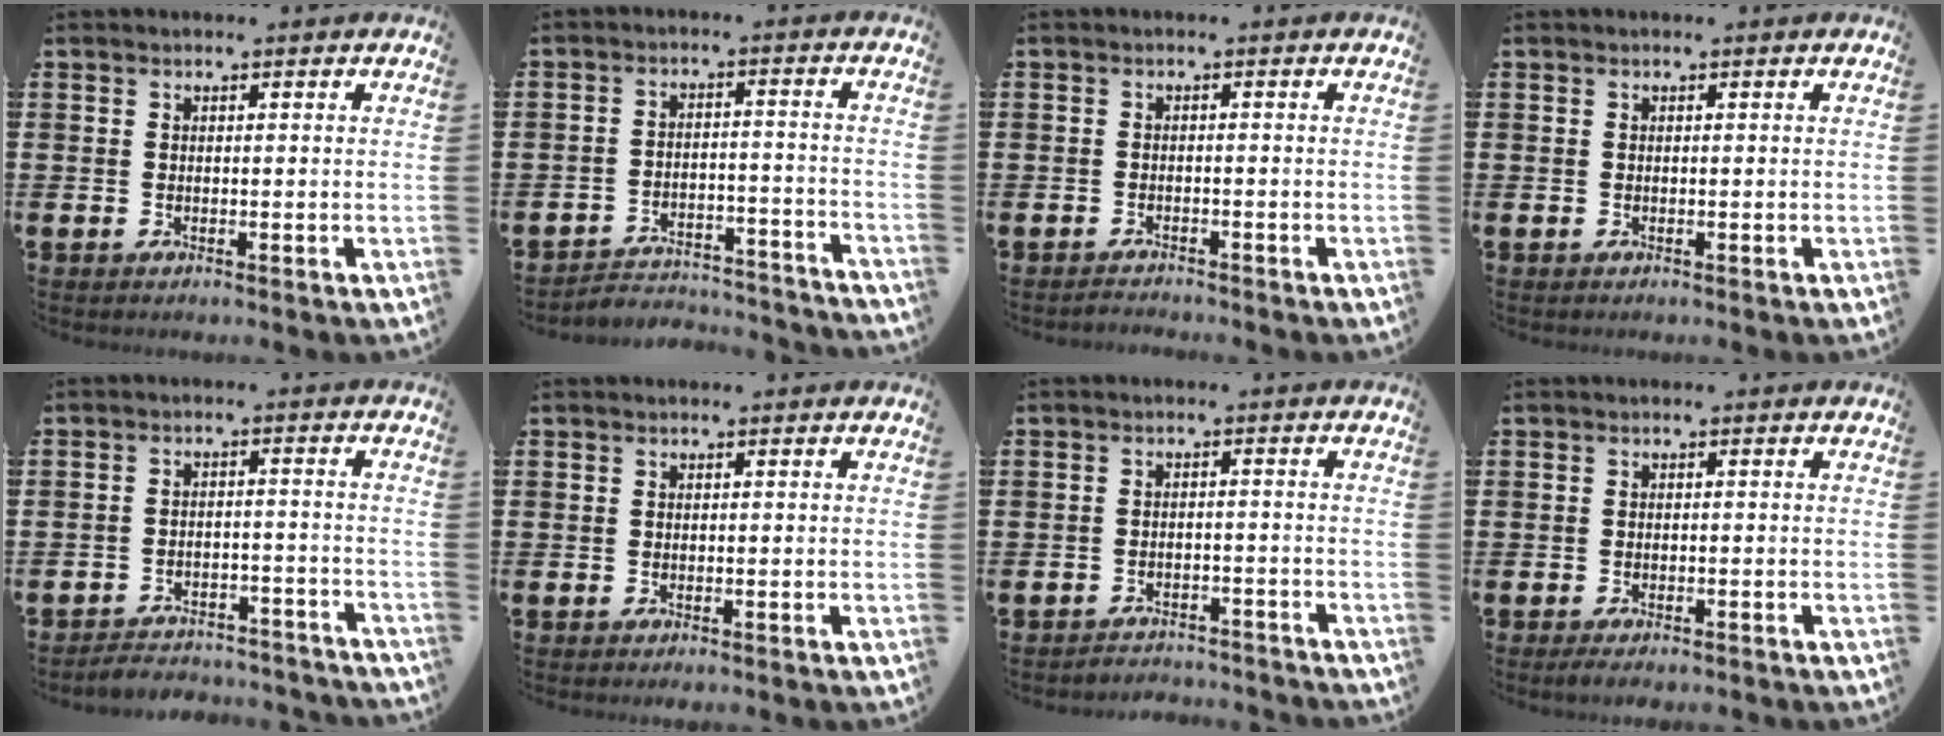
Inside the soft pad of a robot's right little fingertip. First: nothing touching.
{"total": 4.0, "force": [-3.9, 0.6, 0.4], "torque": [-0.011, 0.006, -0.083]}
{"total": 1.0, "force": [-1.0, 0.0, -0.1], "torque": [-0.002, 0.002, -0.022]}
{"total": 0.0}
{"total": 3.3, "force": [-3.3, 0.4, 0.0], "torque": [-0.007, 0.008, -0.071]}
{"total": 0.0}
{"total": 2.4, "force": [-2.3, 0.0, -0.3], "torque": [-0.003, 0.004, -0.052]}
{"total": 1.2, "force": [-1.0, 0.2, 0.7], "torque": [-0.012, -0.001, -0.019]}